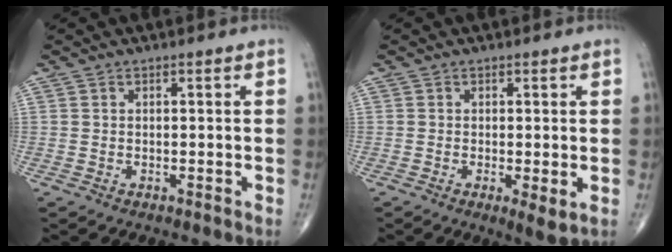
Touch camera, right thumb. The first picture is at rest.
{"total": 3.2, "force": [-0.5, 0.8, 3.1], "torque": [-0.054, -0.013, -0.011]}